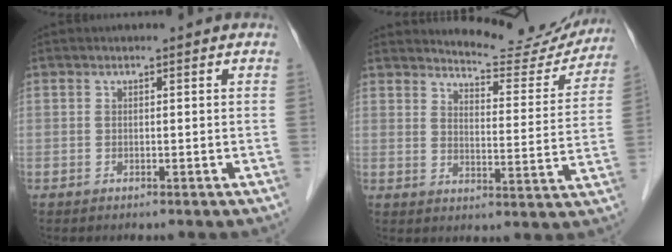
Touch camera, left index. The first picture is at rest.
{"total": 13.8, "force": [13.4, 2.4, 2.2], "torque": [-0.020, -0.043, 0.156]}